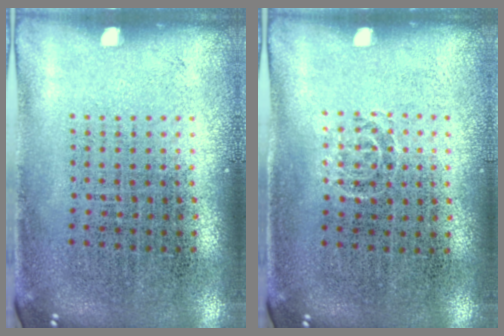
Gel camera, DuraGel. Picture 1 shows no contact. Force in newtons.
{"total": 0.5, "press": 0.4, "slide": 0.3}